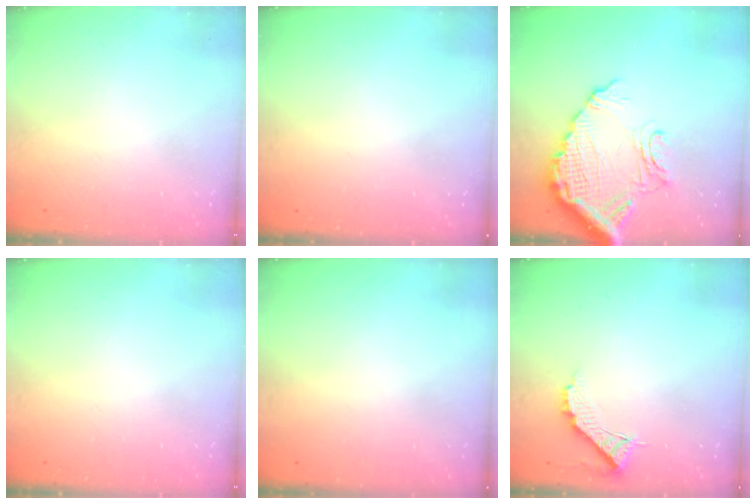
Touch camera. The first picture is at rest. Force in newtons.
{"total": 2.8, "press": 2.8, "slide": 0.1}
{"total": 14.9, "press": 14.9, "slide": 1.4}
{"total": 0.0}
{"total": 3.0, "press": 3.0, "slide": 0.1}
{"total": 7.3, "press": 7.3, "slide": 0.4}